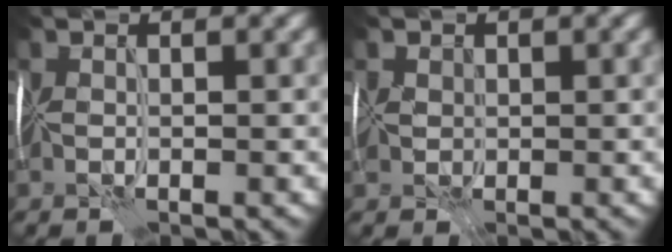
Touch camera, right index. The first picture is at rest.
{"total": 1.5, "force": [0.7, 1.4, -0.2], "torque": [0.000, 0.008, 0.012]}